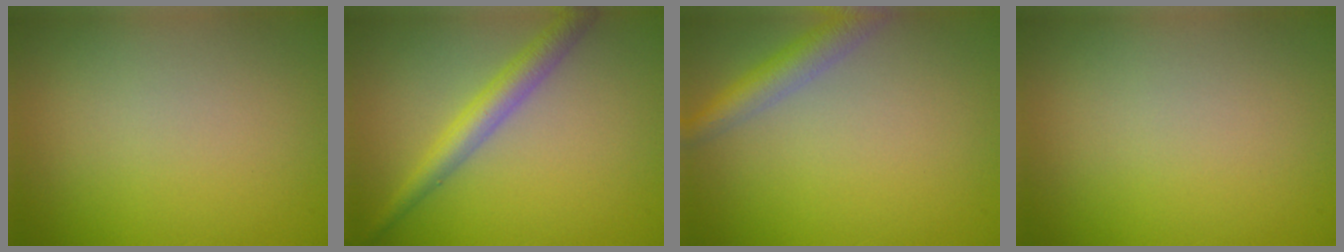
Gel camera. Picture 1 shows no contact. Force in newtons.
{"total": 3.3, "press": 3.3, "slide": 0.1}
{"total": 3.4, "press": 3.4, "slide": 0.2}
{"total": 0.0}